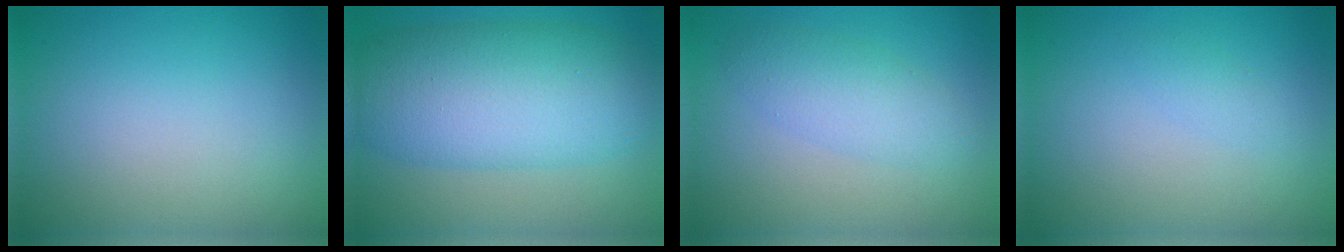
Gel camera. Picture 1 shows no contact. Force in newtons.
{"total": 9.9, "press": 9.9, "slide": 0.1}
{"total": 2.9, "press": 2.9, "slide": 0.1}
{"total": 0.8, "press": 0.8, "slide": 0.0}